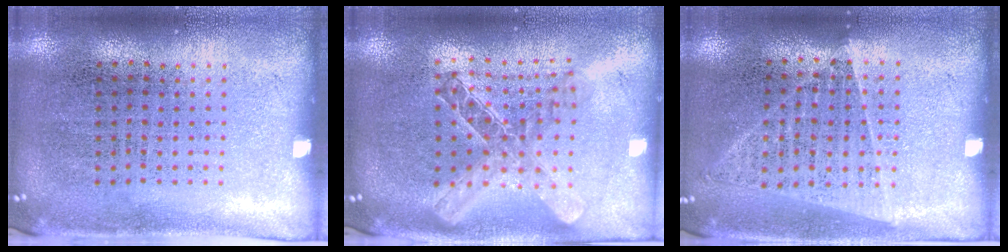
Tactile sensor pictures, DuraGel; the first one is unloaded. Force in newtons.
{"total": 2.0, "press": 1.7, "slide": 1.1}
{"total": 1.2, "press": 1.1, "slide": 0.1}